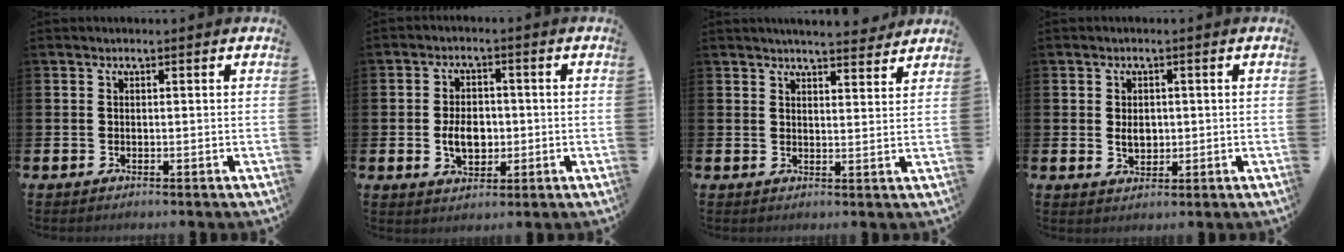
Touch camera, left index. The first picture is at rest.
{"total": 4.7, "force": [-0.5, 3.3, 3.4], "torque": [-0.046, 0.002, -0.015]}
{"total": 4.6, "force": [4.5, 0.2, 0.6], "torque": [-0.009, -0.026, 0.080]}
{"total": 2.6, "force": [0.2, 1.9, 1.8], "torque": [-0.017, 0.001, -0.002]}